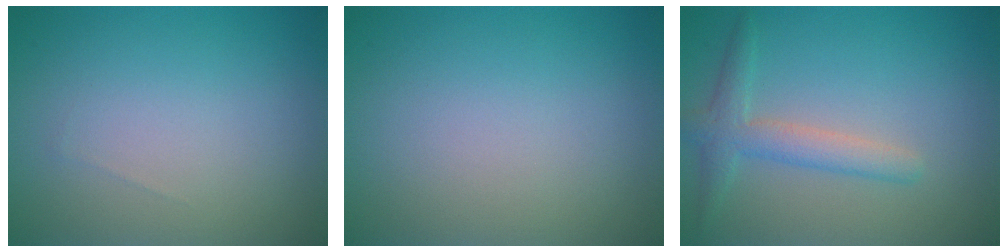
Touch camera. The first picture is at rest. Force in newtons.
{"total": 0.0}
{"total": 2.9, "press": 2.9, "slide": 0.1}